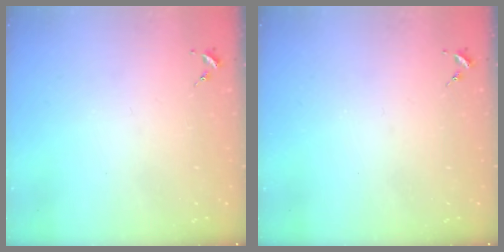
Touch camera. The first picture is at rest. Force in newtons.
{"total": 0.0}